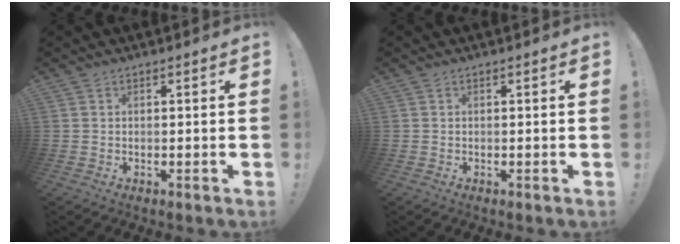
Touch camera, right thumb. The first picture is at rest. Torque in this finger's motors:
{"motor_torque": [0.00, 0.00, 0.00, 0.00, 0.00]}